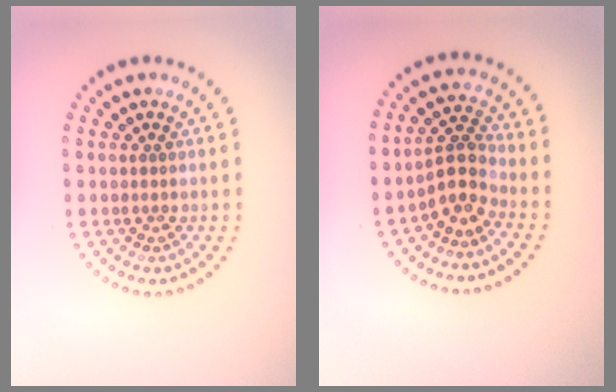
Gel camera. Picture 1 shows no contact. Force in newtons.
{"total": 3.0, "press": 2.4, "slide": 1.8}